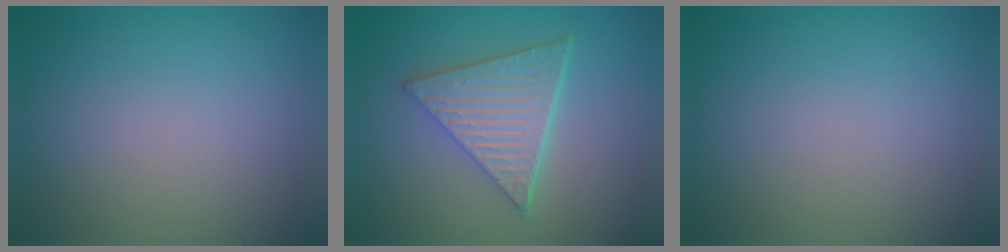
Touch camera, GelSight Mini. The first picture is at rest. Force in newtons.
{"total": 6.1, "press": 4.6, "slide": 4.1}
{"total": 0.0}